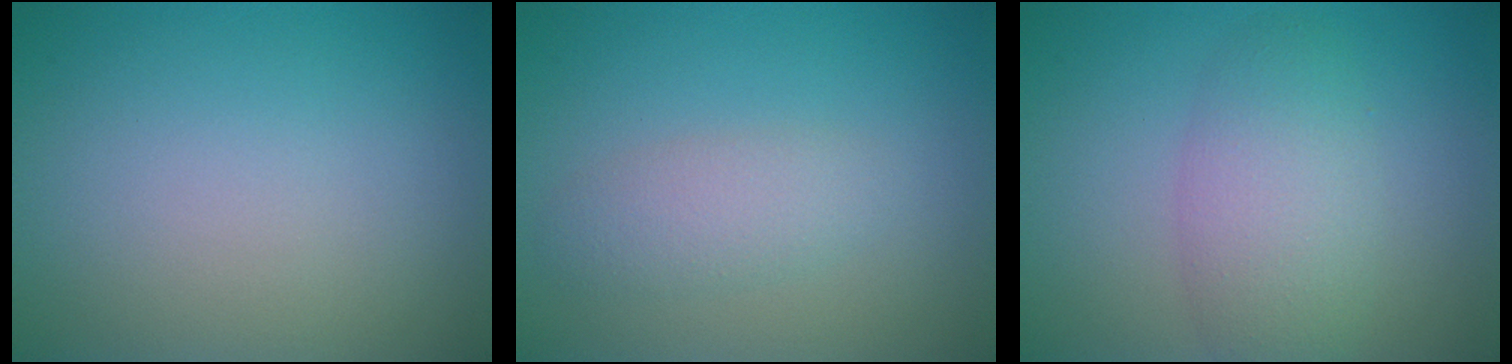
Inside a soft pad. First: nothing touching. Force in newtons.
{"total": 2.2, "press": 2.2, "slide": 0.1}
{"total": 4.2, "press": 4.2, "slide": 0.2}